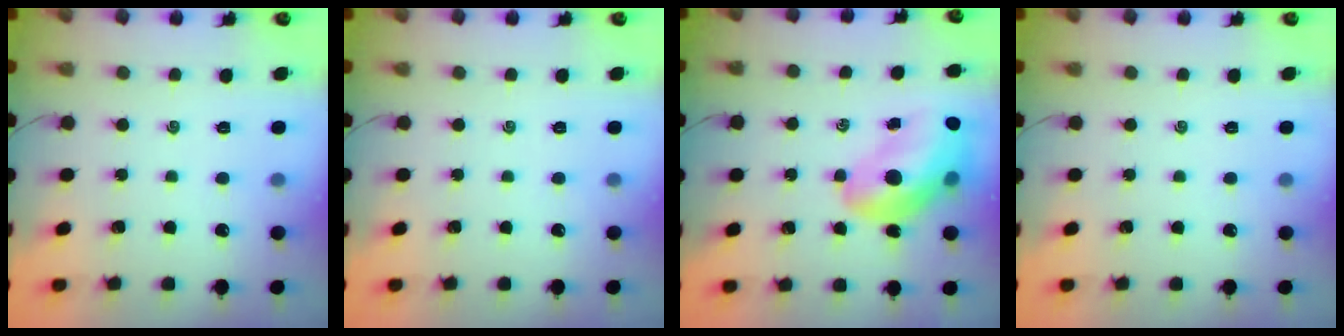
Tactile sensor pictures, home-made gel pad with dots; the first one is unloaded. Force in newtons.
{"total": 0.0}
{"total": 16.2, "press": 15.6, "slide": 4.5}
{"total": 0.0}